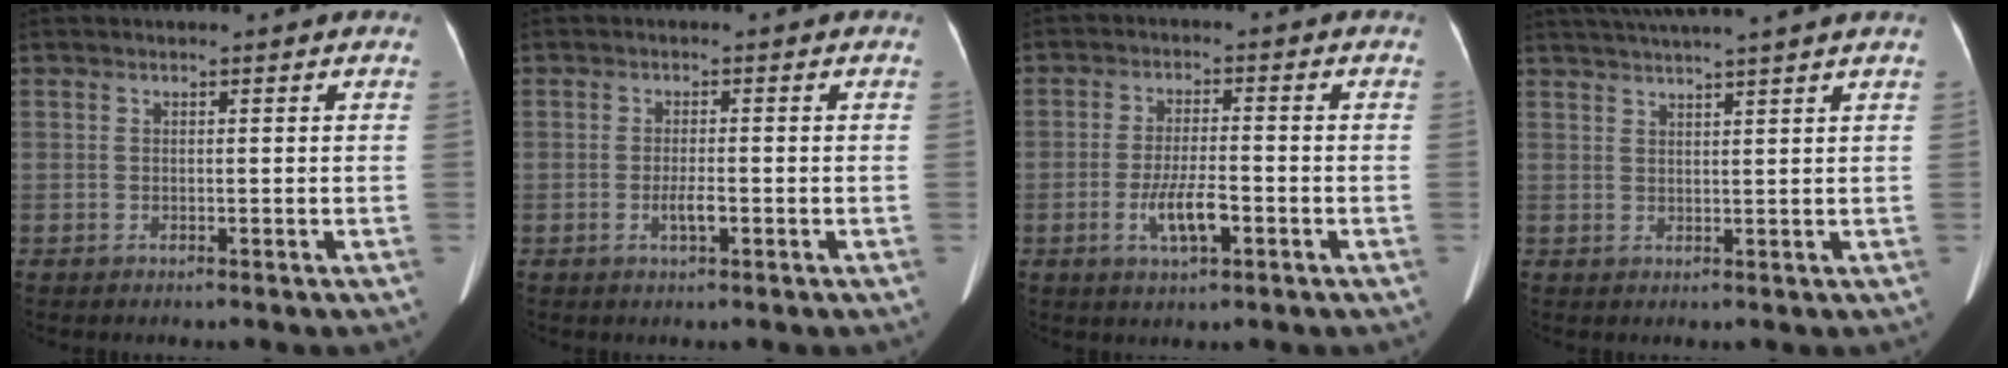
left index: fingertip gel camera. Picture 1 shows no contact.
{"total": 2.3, "force": [-0.9, 0.4, 2.0], "torque": [-0.042, -0.003, -0.015]}
{"total": 5.8, "force": [-2.2, 1.3, 5.2], "torque": [-0.103, -0.006, -0.038]}
{"total": 9.2, "force": [7.9, -1.6, 4.4], "torque": [-0.074, 0.021, 0.109]}